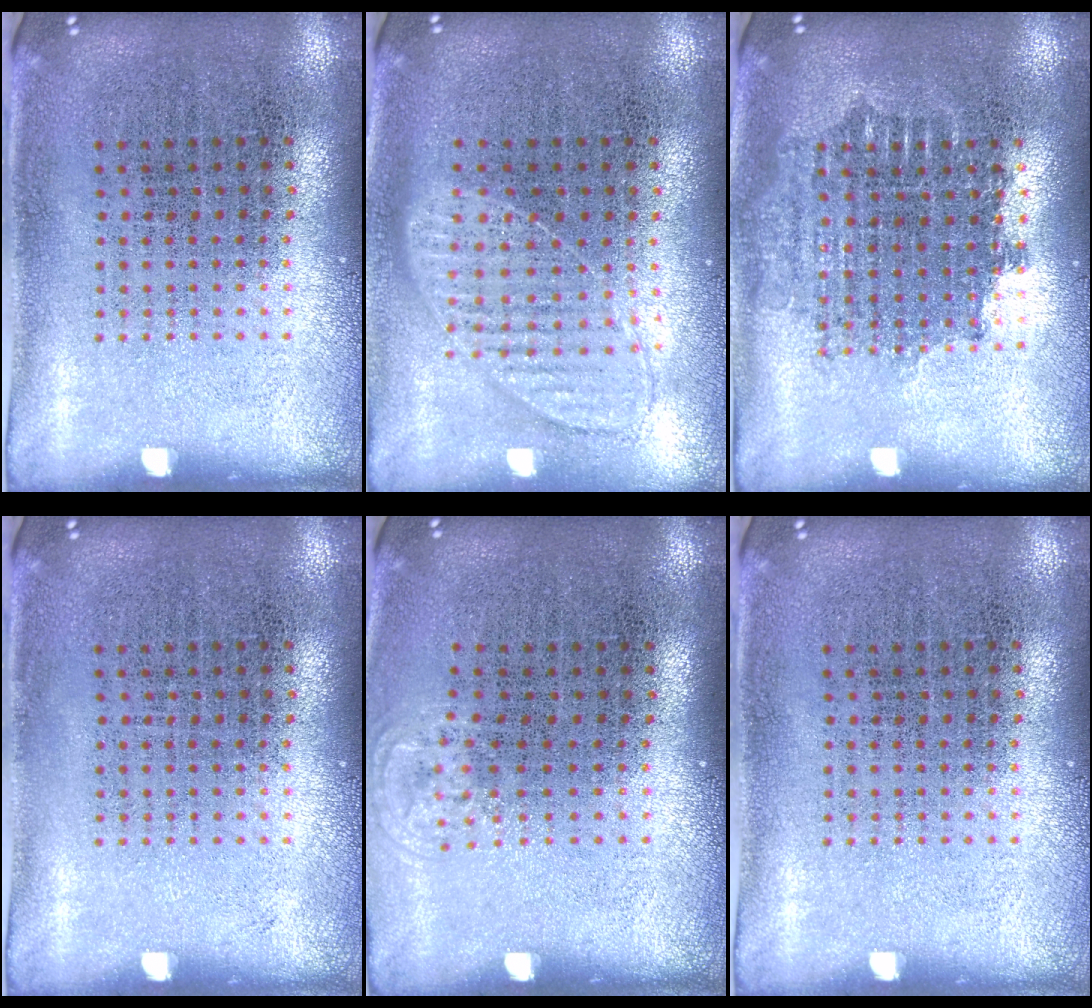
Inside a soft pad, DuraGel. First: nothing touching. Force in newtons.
{"total": 0.9, "press": 0.9, "slide": 0.2}
{"total": 1.6, "press": 1.3, "slide": 1.0}
{"total": 0.0}
{"total": 0.6, "press": 0.5, "slide": 0.3}
{"total": 0.0}